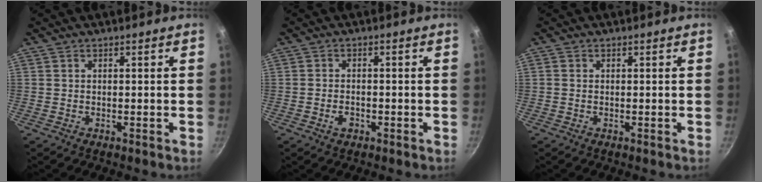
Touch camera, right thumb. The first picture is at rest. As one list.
[{"total": 2.3, "force": [-1.1, 1.5, 1.5], "torque": [-0.026, 0.010, -0.020]}, {"total": 0.5, "force": [0.0, 0.5, 0.3], "torque": [-0.006, 0.002, -0.001]}]